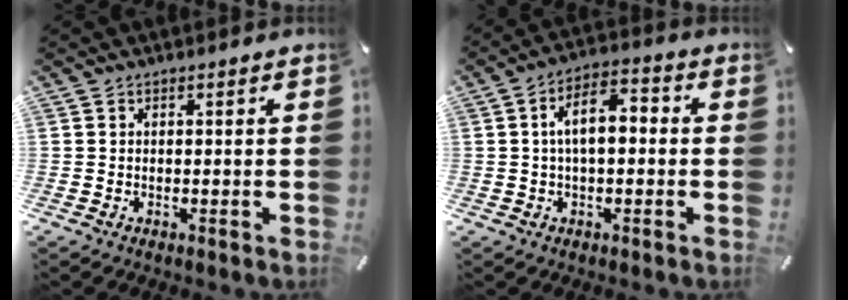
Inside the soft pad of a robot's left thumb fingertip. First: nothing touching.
{"total": 9.4, "force": [0.0, 4.8, 8.1], "torque": [-0.135, 0.013, -0.002]}